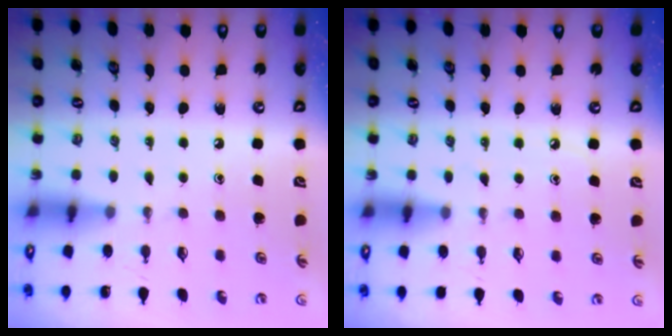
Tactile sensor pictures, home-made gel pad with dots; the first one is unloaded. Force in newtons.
{"total": 6.5, "press": 6.4, "slide": 0.9}